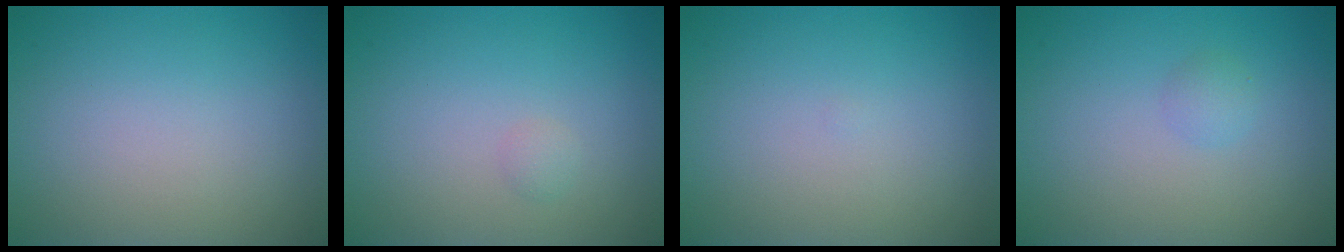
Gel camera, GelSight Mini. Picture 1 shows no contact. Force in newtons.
{"total": 0.6, "press": 0.6, "slide": 0.1}
{"total": 0.0}
{"total": 1.0, "press": 1.0, "slide": 0.1}